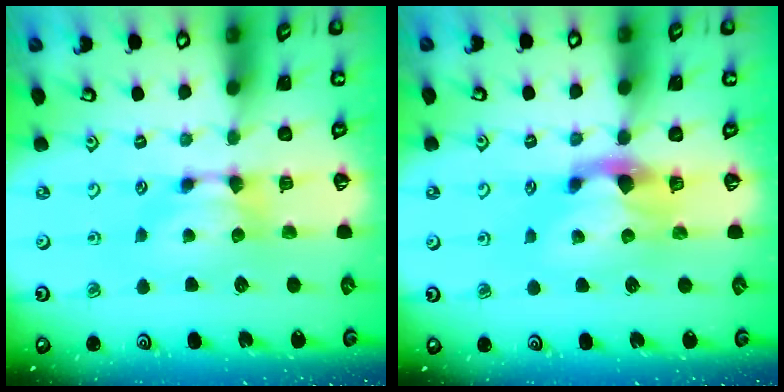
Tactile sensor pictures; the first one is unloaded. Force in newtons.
{"total": 2.3, "press": 1.9, "slide": 1.3}